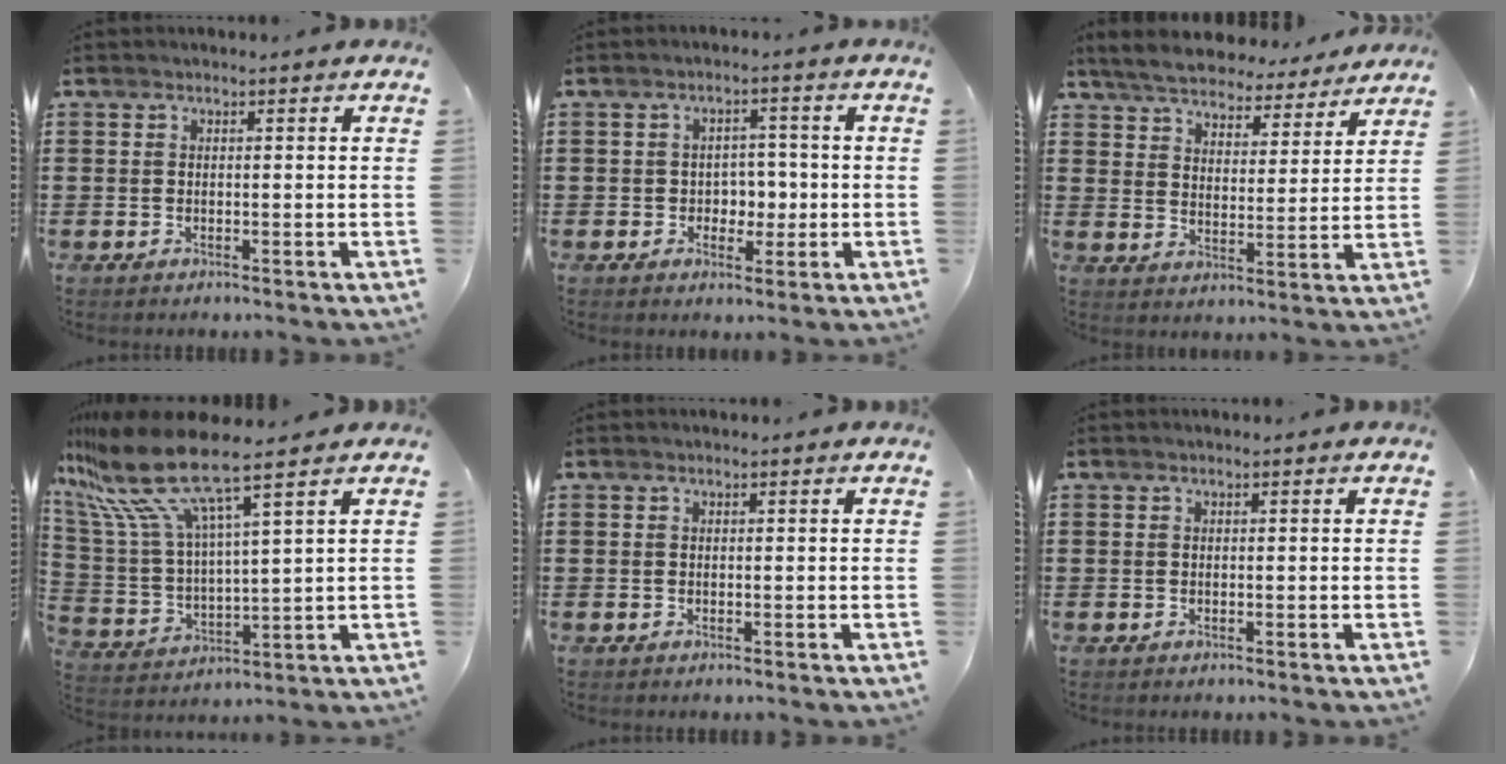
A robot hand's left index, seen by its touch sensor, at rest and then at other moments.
{"total": 3.6, "force": [-0.4, 3.1, 1.8], "torque": [-0.039, 0.007, -0.015]}
{"total": 6.1, "force": [6.0, 0.8, 1.0], "torque": [-0.049, -0.033, 0.105]}
{"total": 12.8, "force": [8.7, 2.3, 9.1], "torque": [-0.234, -0.050, 0.139]}
{"total": 0.0}
{"total": 0.0}